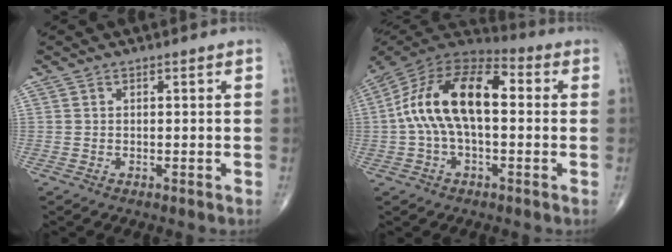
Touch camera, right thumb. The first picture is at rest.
{"total": 17.4, "force": [1.0, 8.9, 14.9], "torque": [-0.273, 0.044, 0.005]}